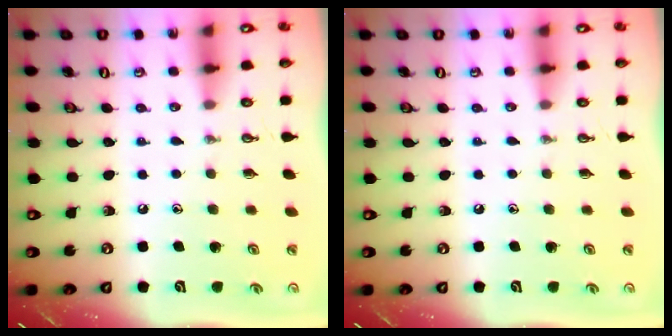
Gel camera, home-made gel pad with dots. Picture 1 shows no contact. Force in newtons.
{"total": 0.0}